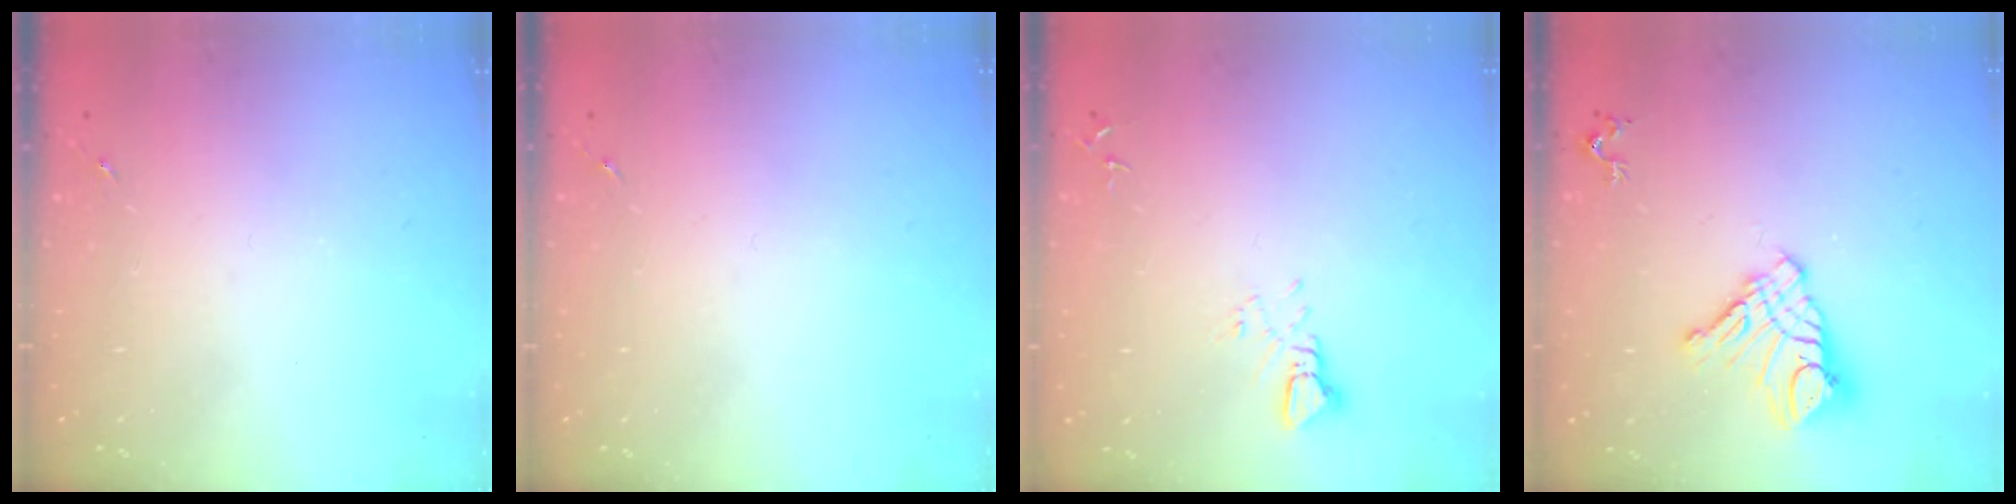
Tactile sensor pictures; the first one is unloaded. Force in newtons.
{"total": 0.0}
{"total": 3.3, "press": 3.3, "slide": 0.2}
{"total": 12.8, "press": 12.7, "slide": 1.4}